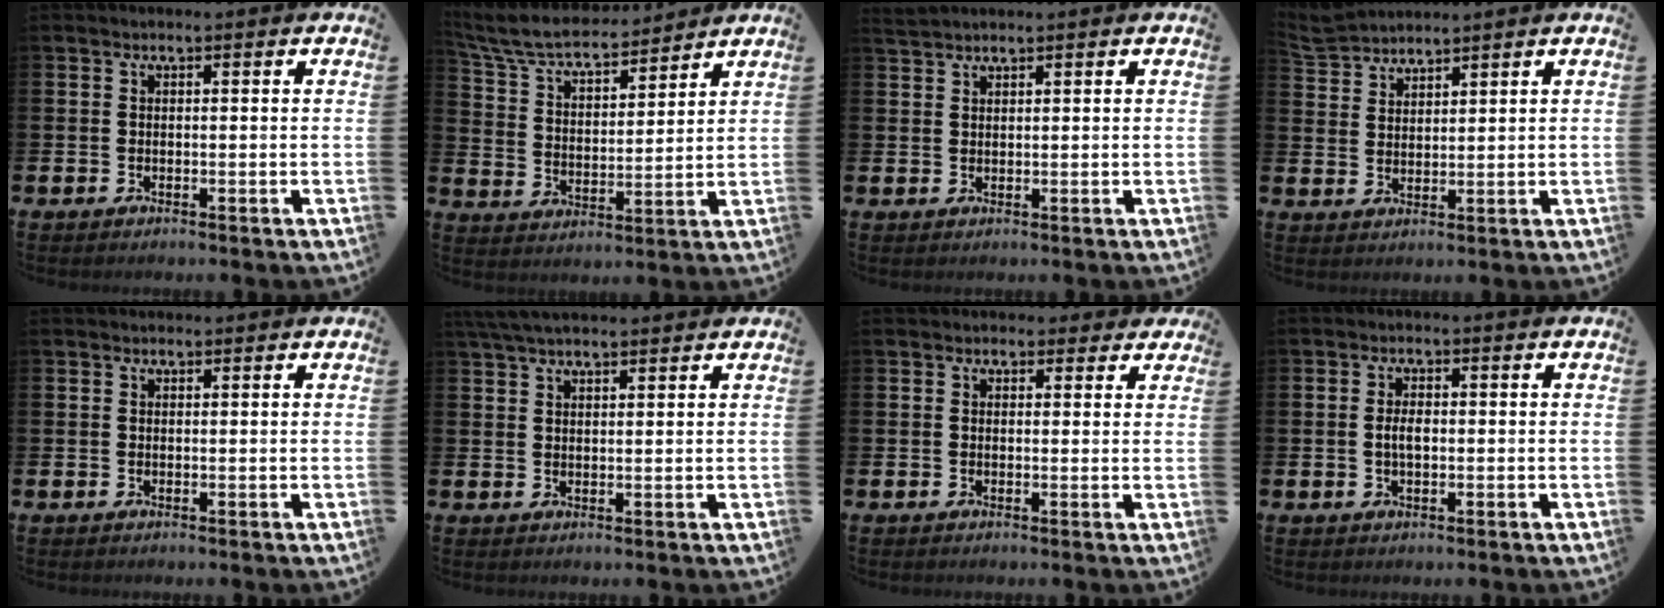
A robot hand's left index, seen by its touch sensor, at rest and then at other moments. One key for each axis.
{"total": 7.3, "fx": 6.7, "fy": 1.7, "fz": 2.4, "tx": -0.083, "ty": -0.043, "tz": 0.116}
{"total": 1.5, "fx": 1.5, "fy": 0.1, "fz": 0.0, "tx": -0.002, "ty": 0.001, "tz": 0.029}
{"total": 4.4, "fx": 4.4, "fy": 0.5, "fz": 0.2, "tx": -0.017, "ty": -0.018, "tz": 0.082}
{"total": 3.6, "fx": 3.5, "fy": 1.0, "fz": -0.1, "tx": 0.007, "ty": -0.018, "tz": 0.062}
{"total": 4.3, "fx": 3.8, "fy": 1.0, "fz": 1.7, "tx": -0.039, "ty": -0.006, "tz": 0.070}
{"total": 1.7, "fx": 1.3, "fy": 1.1, "fz": 0.1, "tx": 0.007, "ty": 0.002, "tz": 0.021}
{"total": 2.6, "fx": 0.0, "fy": 1.3, "fz": 2.2, "tx": -0.034, "ty": 0.001, "tz": -0.004}